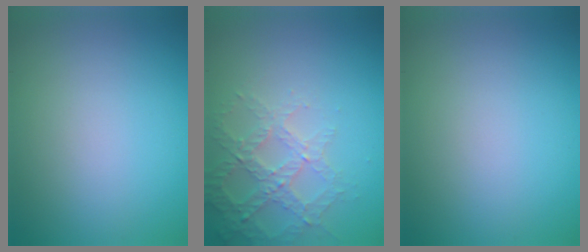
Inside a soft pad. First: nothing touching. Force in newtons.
{"total": 3.7, "press": 3.5, "slide": 1.1}
{"total": 0.0}